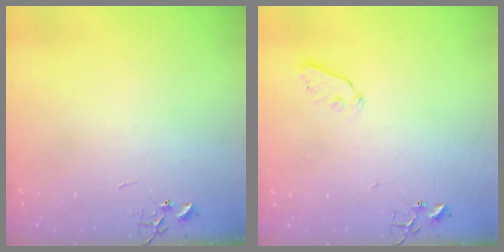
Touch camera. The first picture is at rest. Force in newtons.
{"total": 4.3, "press": 4.3, "slide": 0.7}